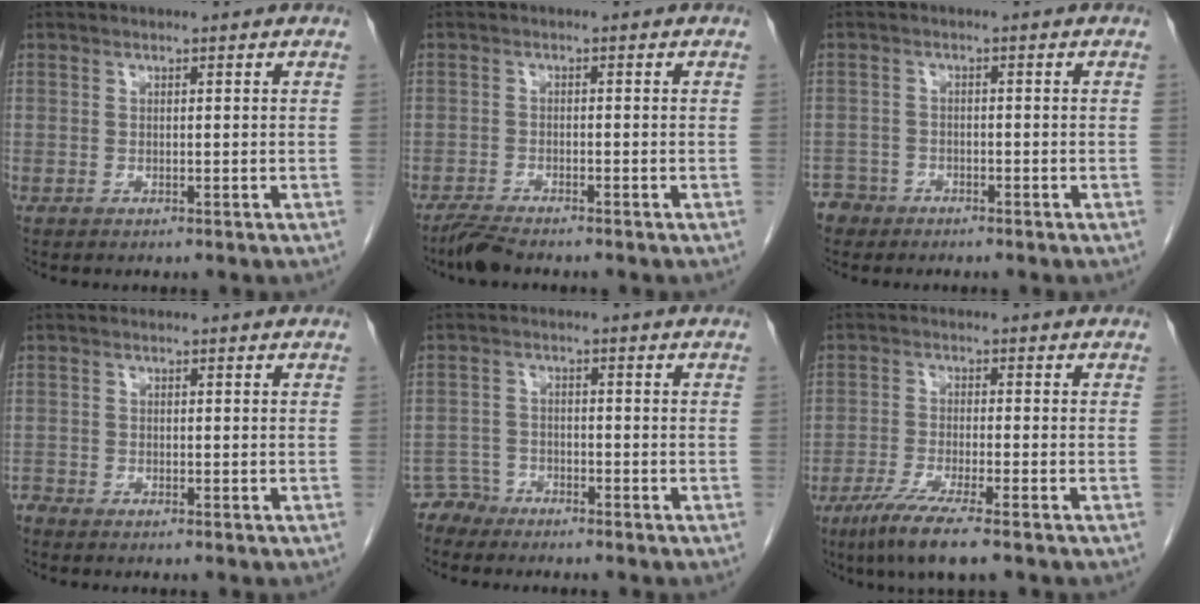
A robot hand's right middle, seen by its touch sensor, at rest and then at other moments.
{"total": 2.9, "force": [-2.6, 0.1, 1.2], "torque": [-0.031, -0.011, -0.052]}
{"total": 3.0, "force": [-2.4, 1.8, -0.6], "torque": [0.012, 0.006, -0.047]}
{"total": 1.0, "force": [-1.0, 0.0, -0.1], "torque": [0.003, -0.003, -0.020]}
{"total": 2.8, "force": [-2.6, 0.8, -0.9], "torque": [0.021, -0.002, -0.050]}
{"total": 7.6, "force": [-5.2, -0.1, 5.5], "torque": [-0.103, -0.022, -0.092]}